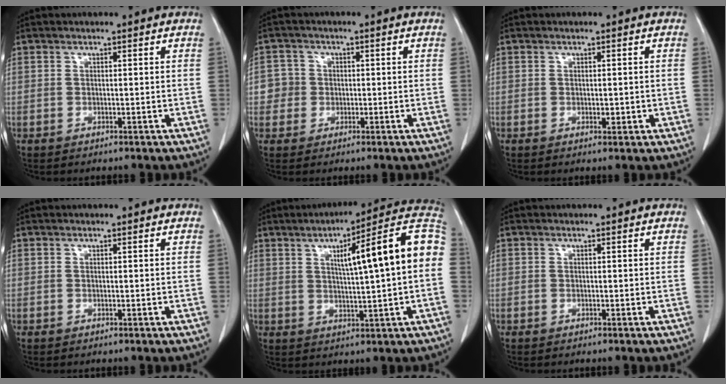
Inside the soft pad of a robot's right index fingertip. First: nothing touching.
{"total": 3.6, "force": [-0.1, 3.6, 0.1], "torque": [0.012, 0.012, -0.003]}
{"total": 1.4, "force": [-0.1, 0.8, 1.1], "torque": [-0.012, -0.001, 0.003]}
{"total": 0.0}
{"total": 16.4, "force": [2.7, 0.8, 16.1], "torque": [-0.221, 0.035, 0.030]}
{"total": 0.0}